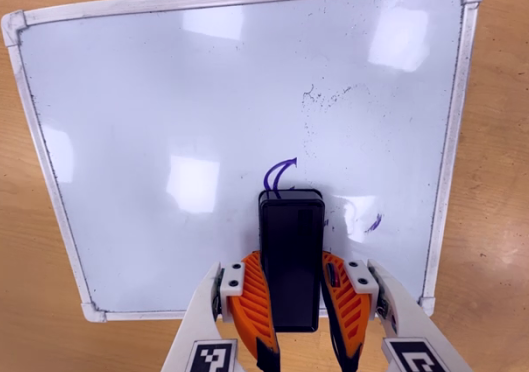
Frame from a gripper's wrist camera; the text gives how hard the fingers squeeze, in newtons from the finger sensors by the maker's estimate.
{"total": 10.9, "left": 8.4, "right": 13.3}